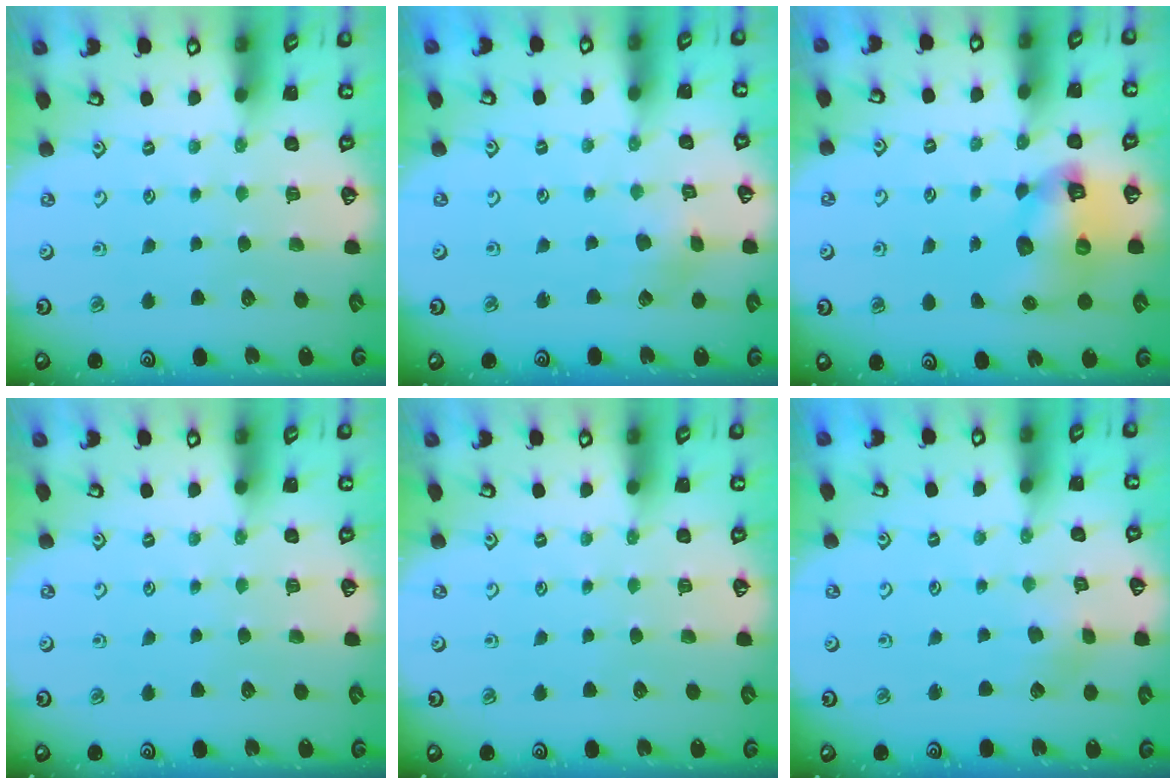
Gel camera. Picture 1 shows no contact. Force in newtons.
{"total": 3.0, "press": 2.9, "slide": 0.5}
{"total": 11.6, "press": 11.4, "slide": 1.6}
{"total": 0.0}
{"total": 0.0}
{"total": 3.2, "press": 3.1, "slide": 0.3}